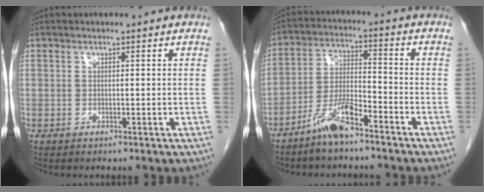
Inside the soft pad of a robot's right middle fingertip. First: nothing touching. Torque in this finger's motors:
{"motor_torque": [0.91, -1.23, 0.28, 0.10]}